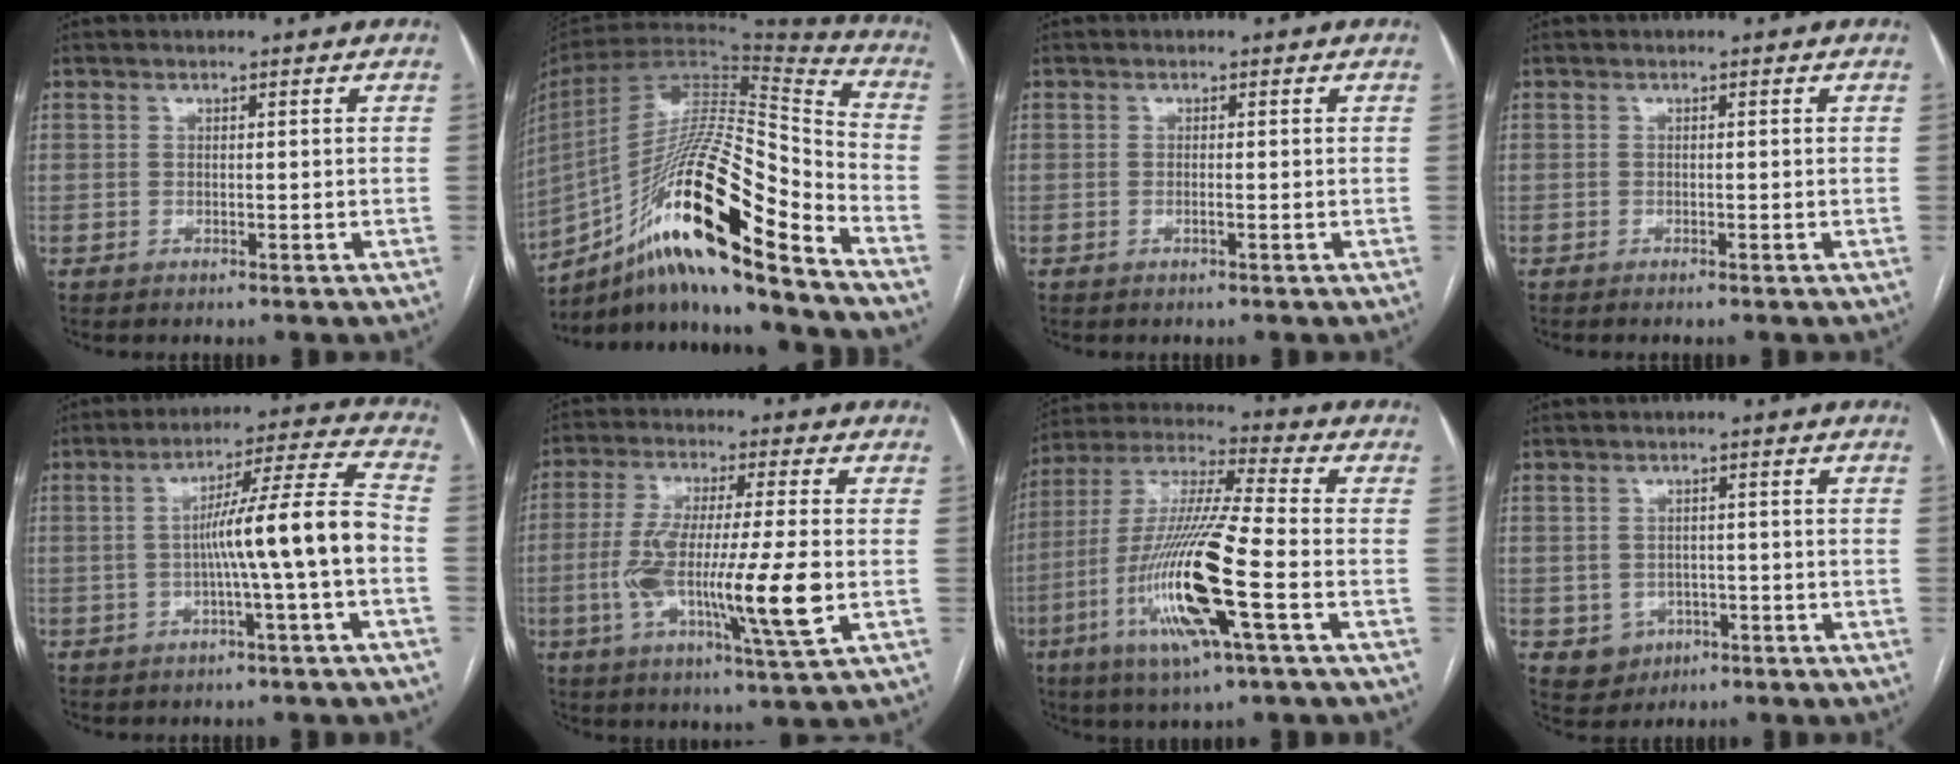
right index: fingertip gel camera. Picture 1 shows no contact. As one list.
[{"total": 25.0, "force": [-14.6, 2.6, 20.1], "torque": [-0.365, -0.006, -0.259]}, {"total": 0.6, "force": [-0.2, 0.0, 0.6], "torque": [-0.012, 0.000, -0.003]}, {"total": 0.6, "force": [-0.5, -0.1, 0.3], "torque": [-0.008, 0.000, -0.010]}, {"total": 10.8, "force": [-2.0, -1.3, 10.6], "torque": [-0.166, 0.020, -0.032]}, {"total": 15.0, "force": [-2.7, 0.7, 14.7], "torque": [-0.278, -0.012, -0.051]}, {"total": 18.2, "force": [-5.9, 0.8, 17.2], "torque": [-0.359, -0.016, -0.112]}, {"total": 4.3, "force": [-1.5, 3.9, 0.9], "torque": [-0.006, 0.006, -0.013]}]